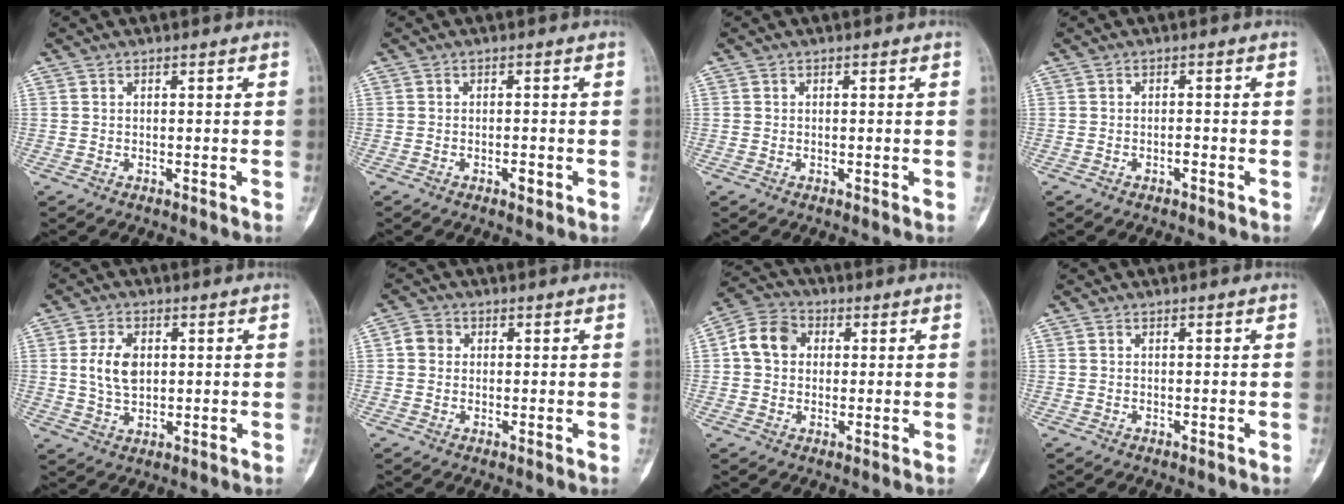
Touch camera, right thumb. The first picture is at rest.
{"total": 1.6, "force": [-0.8, 0.7, 1.2], "torque": [-0.017, 0.002, -0.012]}
{"total": 0.0}
{"total": 0.9, "force": [-0.5, 0.4, 0.6], "torque": [-0.009, 0.003, -0.011]}
{"total": 7.1, "force": [1.1, 4.6, 5.3], "torque": [-0.094, -0.004, 0.024]}
{"total": 3.0, "force": [0.4, 2.7, 1.3], "torque": [-0.011, 0.007, 0.002]}
{"total": 7.8, "force": [1.1, 6.3, 4.3], "torque": [-0.068, 0.018, 0.011]}
{"total": 0.0}